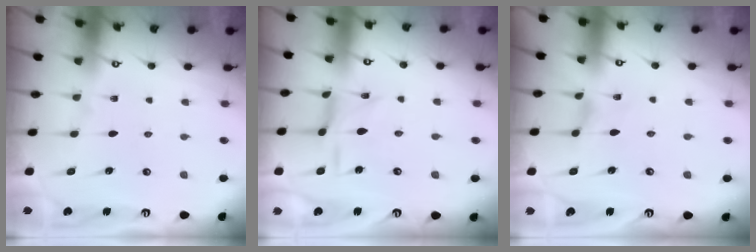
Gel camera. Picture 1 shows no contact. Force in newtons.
{"total": 4.2, "press": 4.2, "slide": 0.2}
{"total": 0.9, "press": 0.8, "slide": 0.3}